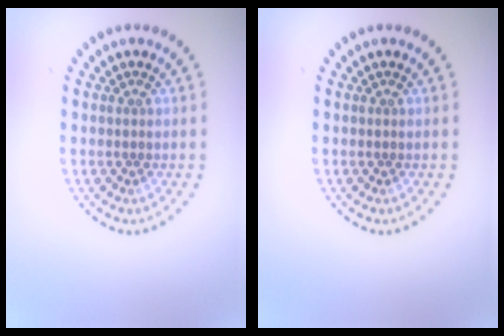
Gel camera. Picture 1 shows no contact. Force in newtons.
{"total": 0.0}